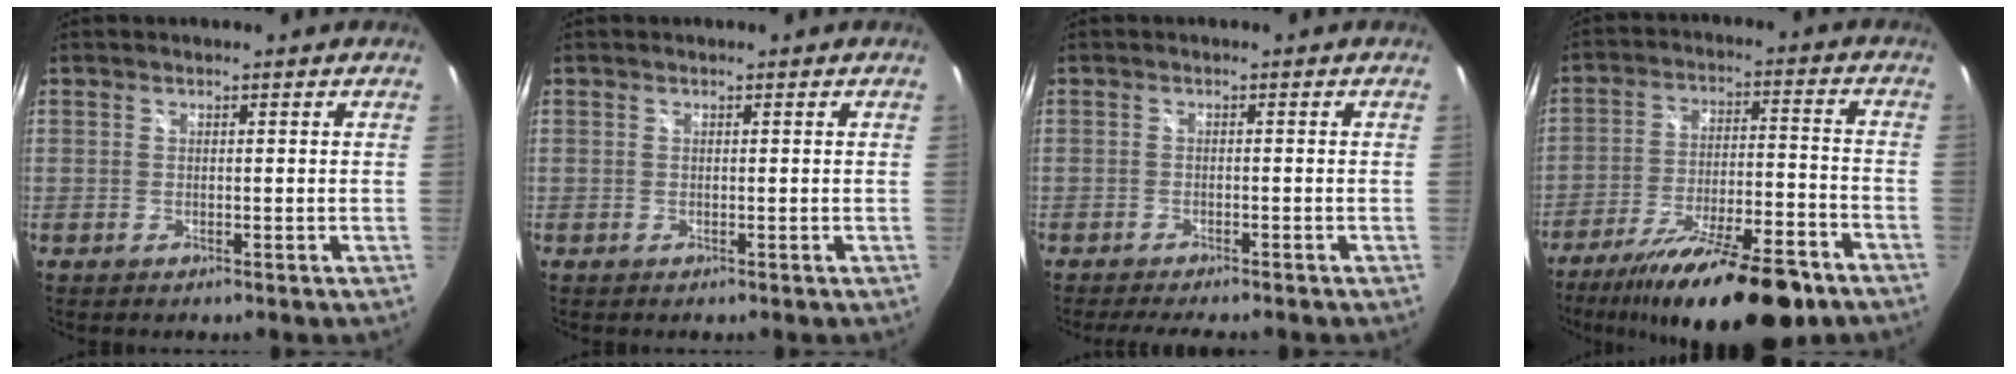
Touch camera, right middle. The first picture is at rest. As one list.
[{"total": 0.0}, {"total": 5.7, "force": [-4.9, 0.9, 2.7], "torque": [-0.057, -0.017, -0.075]}, {"total": 21.6, "force": [-16.2, 5.0, 13.3], "torque": [-0.232, -0.033, -0.247]}]